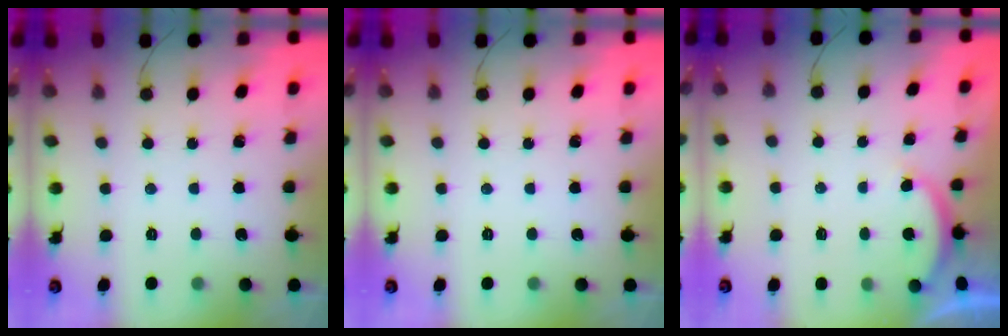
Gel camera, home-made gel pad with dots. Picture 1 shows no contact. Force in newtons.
{"total": 0.0}
{"total": 2.5, "press": 2.5, "slide": 0.5}